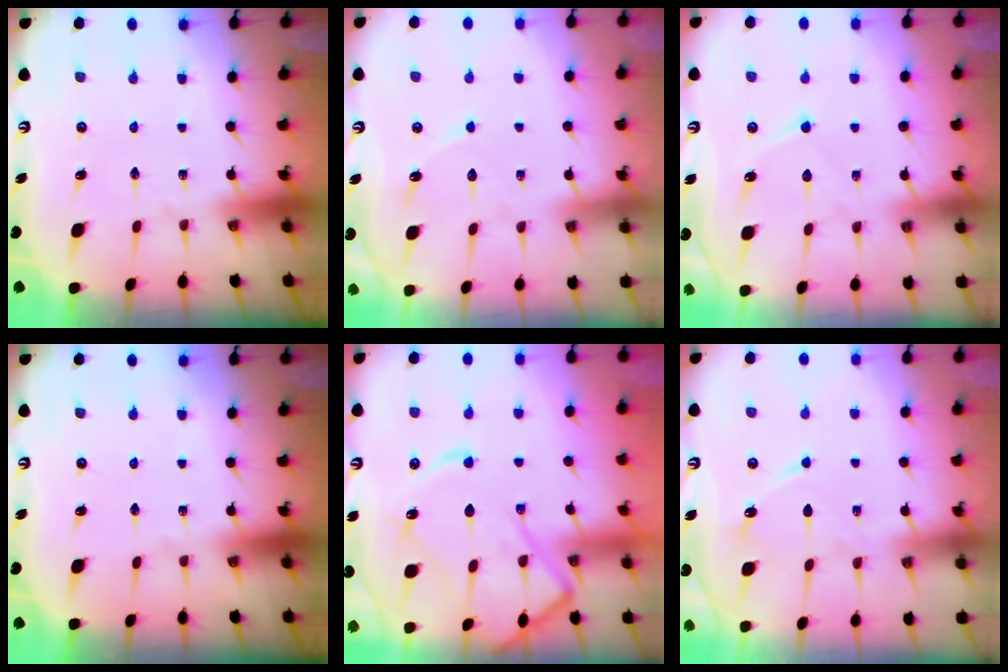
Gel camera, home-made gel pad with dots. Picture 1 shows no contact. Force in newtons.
{"total": 5.5, "press": 5.5, "slide": 0.6}
{"total": 6.5, "press": 6.5, "slide": 0.7}
{"total": 0.0}
{"total": 13.0, "press": 12.9, "slide": 1.0}
{"total": 8.6, "press": 8.5, "slide": 0.8}